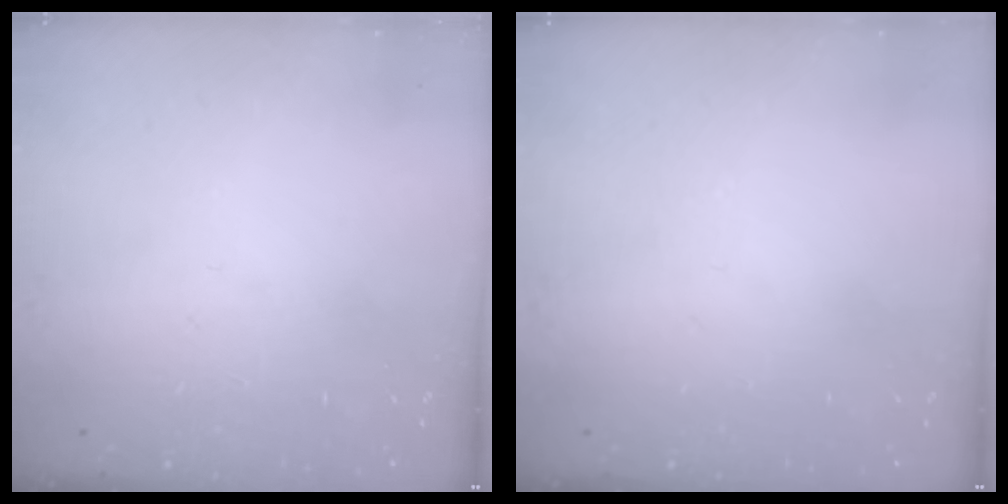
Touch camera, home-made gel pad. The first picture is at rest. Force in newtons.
{"total": 0.0}